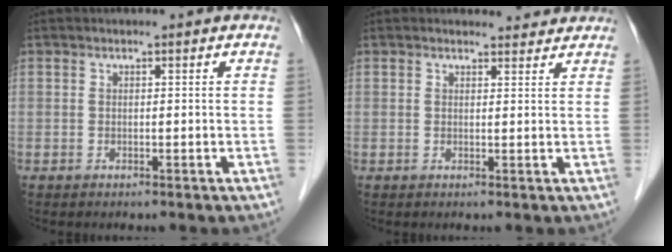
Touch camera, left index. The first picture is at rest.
{"total": 2.7, "force": [2.6, 0.8, 0.0], "torque": [-0.005, 0.001, 0.027]}